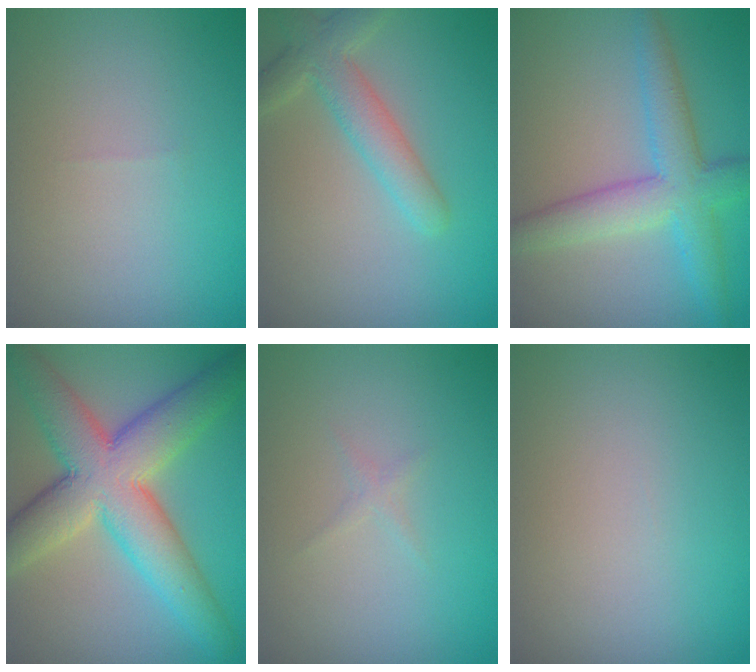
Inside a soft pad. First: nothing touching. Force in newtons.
{"total": 3.9, "press": 3.9, "slide": 0.4}
{"total": 5.6, "press": 5.6, "slide": 0.1}
{"total": 10.3, "press": 10.3, "slide": 0.3}
{"total": 0.6, "press": 0.6, "slide": 0.0}
{"total": 0.0}